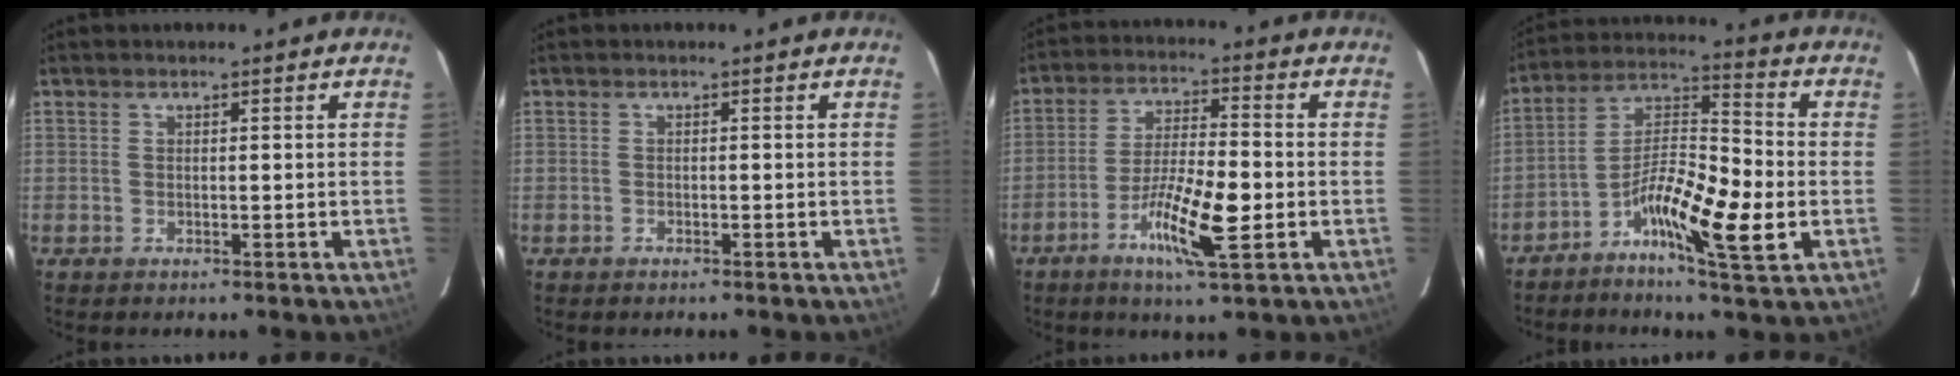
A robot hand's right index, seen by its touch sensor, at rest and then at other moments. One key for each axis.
{"total": 0.0}
{"total": 10.4, "fx": -3.5, "fy": 1.3, "fz": 9.7, "tx": -0.176, "ty": -0.005, "tz": -0.064}
{"total": 12.4, "fx": -4.6, "fy": 1.9, "fz": 11.4, "tx": -0.205, "ty": 0.008, "tz": -0.082}